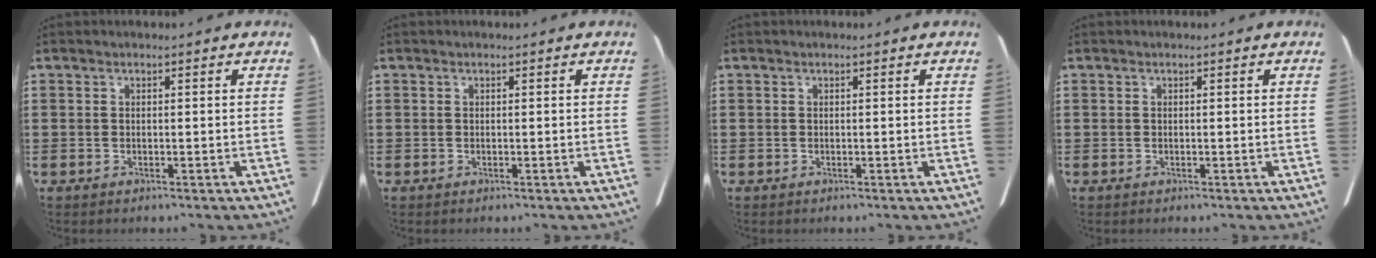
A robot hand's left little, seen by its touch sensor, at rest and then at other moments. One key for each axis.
{"total": 0.0}
{"total": 0.0}
{"total": 0.0}